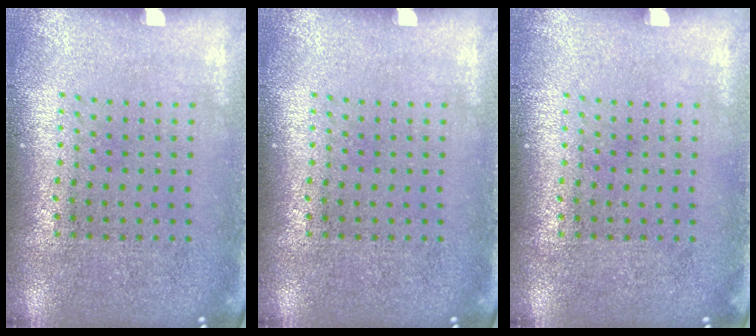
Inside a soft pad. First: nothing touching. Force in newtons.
{"total": 0.0}
{"total": 0.0}